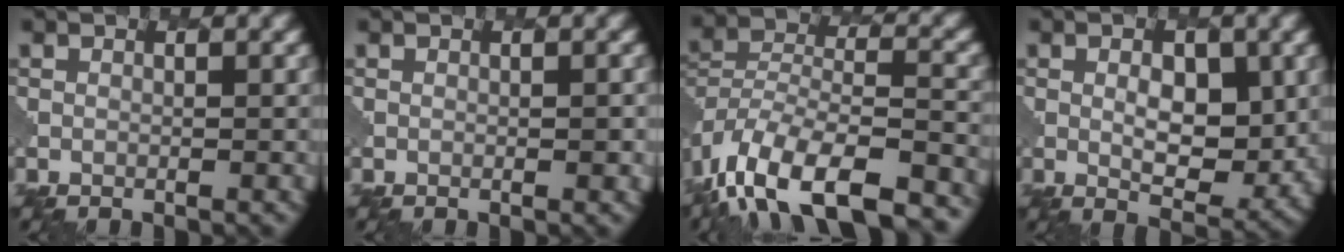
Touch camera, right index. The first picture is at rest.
{"total": 0.7, "force": [0.1, 0.1, 0.7], "torque": [-0.009, 0.001, 0.003]}
{"total": 16.9, "force": [-13.0, 7.0, 8.1], "torque": [-0.149, -0.015, -0.185]}
{"total": 4.3, "force": [0.9, 2.4, 3.5], "torque": [-0.053, -0.007, 0.020]}